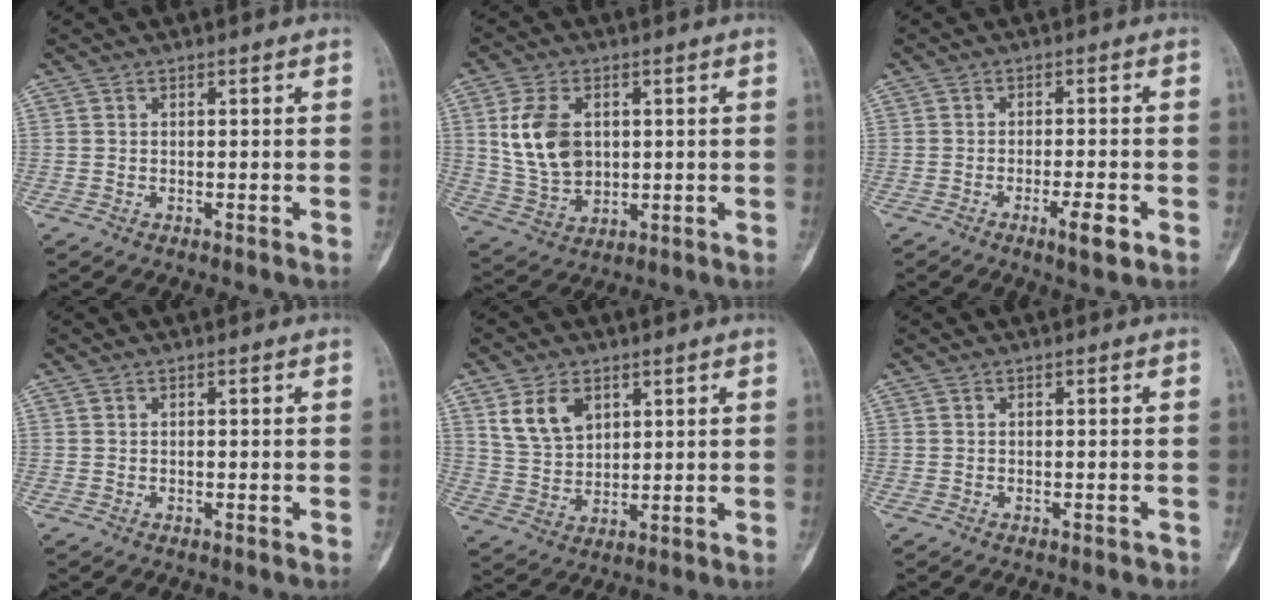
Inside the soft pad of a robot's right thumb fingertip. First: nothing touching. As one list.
[{"total": 11.1, "force": [2.2, 7.5, 7.9], "torque": [-0.140, -0.008, 0.053]}, {"total": 4.6, "force": [-2.1, 0.9, 3.9], "torque": [-0.065, 0.003, -0.032]}, {"total": 0.0}, {"total": 8.1, "force": [3.8, 5.4, 4.6], "torque": [-0.070, -0.017, 0.082]}, {"total": 0.8, "force": [-0.6, 0.4, 0.3], "torque": [-0.006, 0.006, -0.004]}]